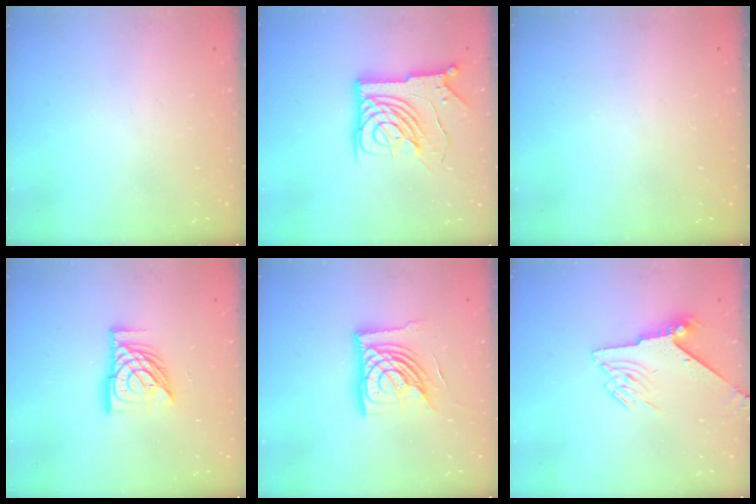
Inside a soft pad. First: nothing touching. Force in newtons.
{"total": 14.0, "press": 13.9, "slide": 1.7}
{"total": 0.0}
{"total": 14.7, "press": 14.7, "slide": 1.6}
{"total": 15.6, "press": 15.5, "slide": 1.2}
{"total": 7.0, "press": 6.9, "slide": 1.1}